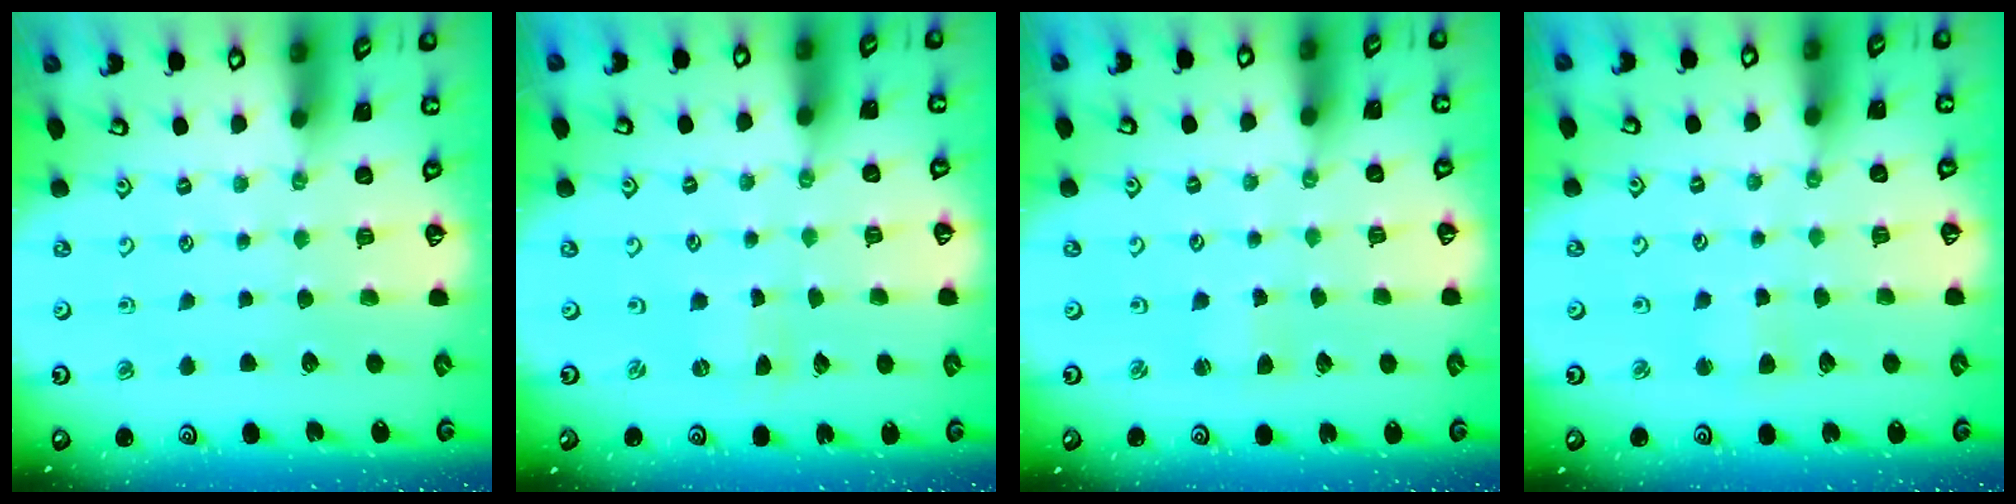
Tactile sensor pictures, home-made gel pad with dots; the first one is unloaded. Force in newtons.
{"total": 0.0}
{"total": 2.1, "press": 2.1, "slide": 0.3}
{"total": 2.8, "press": 2.8, "slide": 0.3}